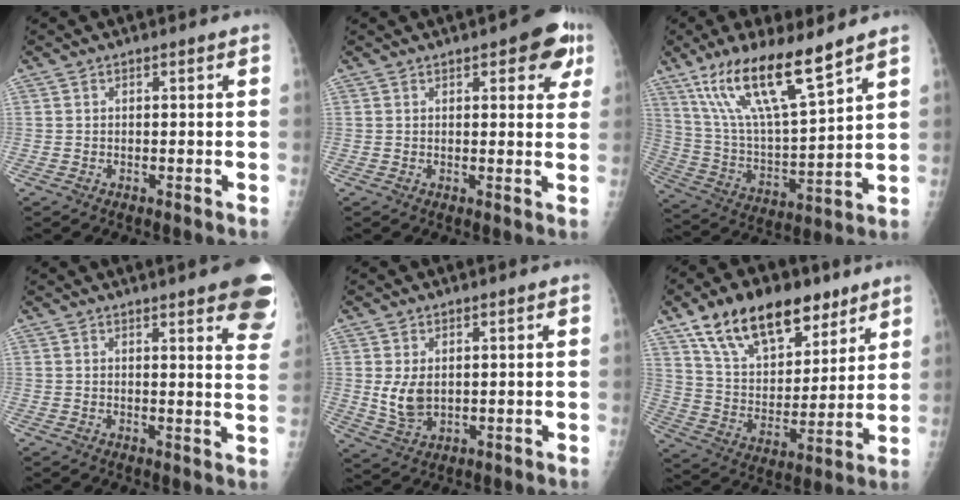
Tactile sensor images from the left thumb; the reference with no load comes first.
{"total": 7.3, "force": [3.7, 3.1, 5.6], "torque": [-0.034, -0.008, 0.035]}
{"total": 17.7, "force": [12.0, 3.4, 12.6], "torque": [-0.225, -0.056, 0.234]}
{"total": 14.2, "force": [9.3, 3.0, 10.4], "torque": [-0.103, -0.037, 0.091]}
{"total": 5.5, "force": [0.9, 3.7, 4.0], "torque": [-0.067, -0.013, 0.029]}
{"total": 20.7, "force": [13.2, 11.0, 11.6], "torque": [-0.155, -0.040, 0.234]}